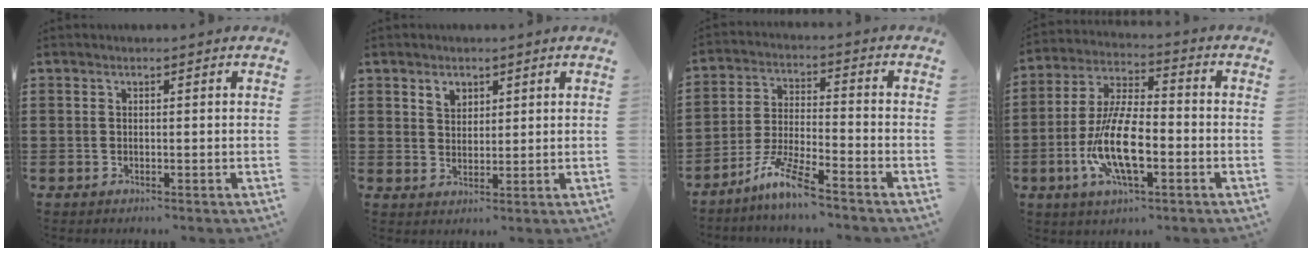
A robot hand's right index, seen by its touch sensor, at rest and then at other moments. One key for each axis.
{"total": 2.7, "fx": 1.9, "fy": 1.7, "fz": 0.8, "tx": -0.021, "ty": 0.005, "tz": 0.035}
{"total": 7.7, "fx": -6.2, "fy": 0.3, "fz": 4.6, "tx": -0.107, "ty": -0.011, "tz": -0.123}
{"total": 11.9, "fx": -3.7, "fy": 4.4, "fz": 10.4, "tx": -0.230, "ty": -0.008, "tz": -0.072}